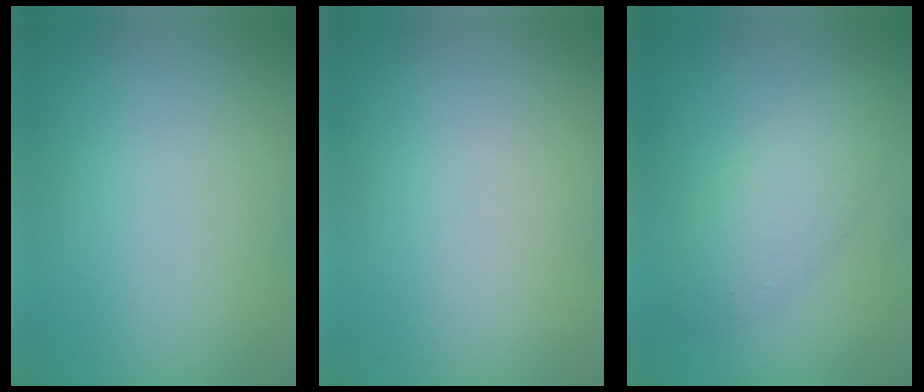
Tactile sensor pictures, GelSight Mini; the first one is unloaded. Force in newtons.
{"total": 0.0}
{"total": 3.8, "press": 3.8, "slide": 0.0}